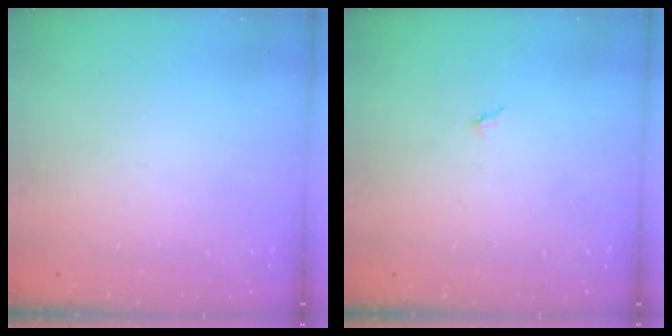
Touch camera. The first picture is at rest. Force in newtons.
{"total": 3.5, "press": 3.4, "slide": 0.4}